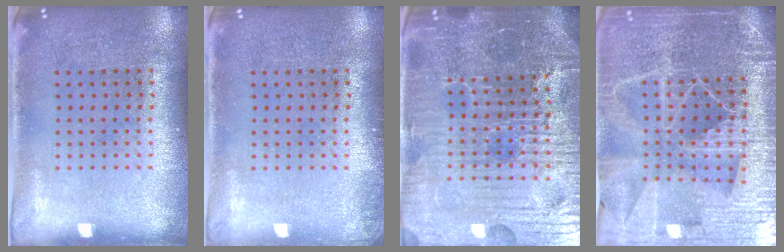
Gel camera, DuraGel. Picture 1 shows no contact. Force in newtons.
{"total": 0.6, "press": 0.6, "slide": 0.2}
{"total": 6.3, "press": 5.7, "slide": 2.5}
{"total": 5.7, "press": 5.0, "slide": 2.8}